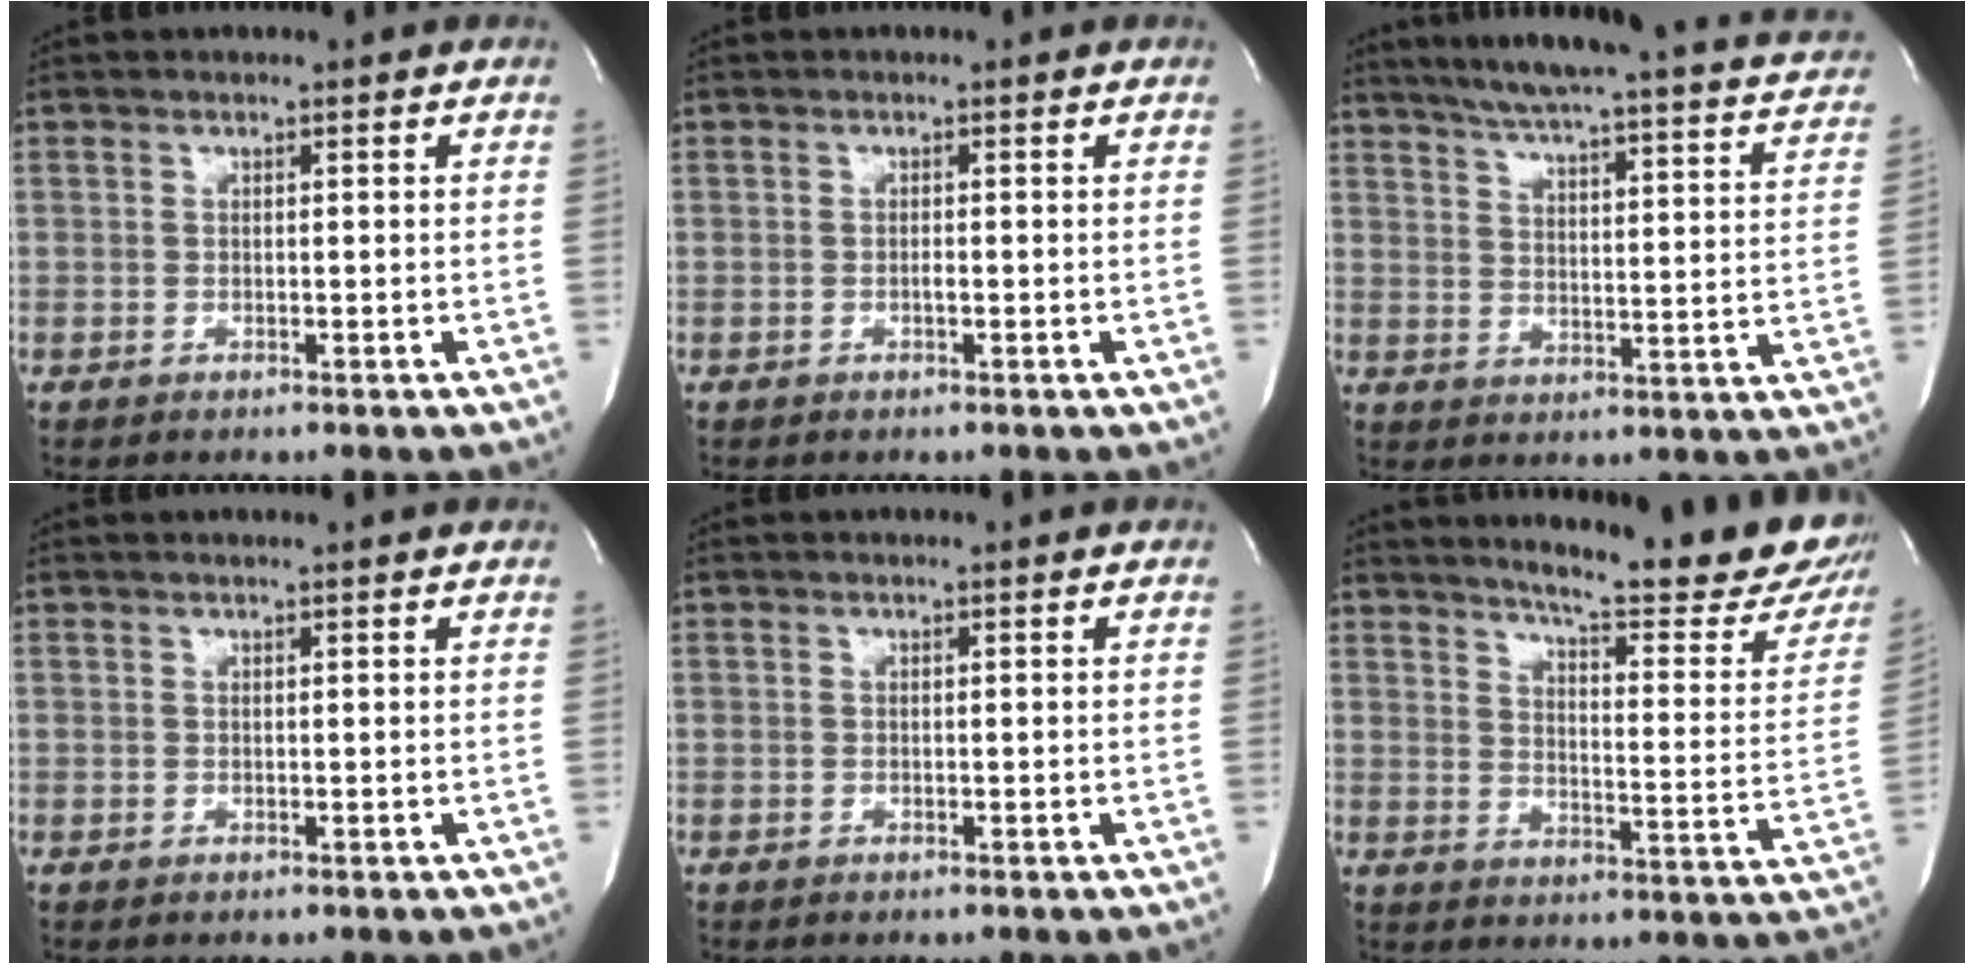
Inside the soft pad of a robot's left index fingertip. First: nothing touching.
{"total": 0.5, "force": [-0.2, 0.1, 0.5], "torque": [-0.009, 0.001, -0.005]}
{"total": 28.0, "force": [25.1, 3.1, 12.1], "torque": [-0.182, -0.050, 0.301]}
{"total": 1.3, "force": [1.2, 0.0, 0.5], "torque": [-0.011, 0.011, 0.018]}
{"total": 0.0}
{"total": 22.9, "force": [19.6, 2.9, 11.4], "torque": [-0.158, -0.080, 0.230]}